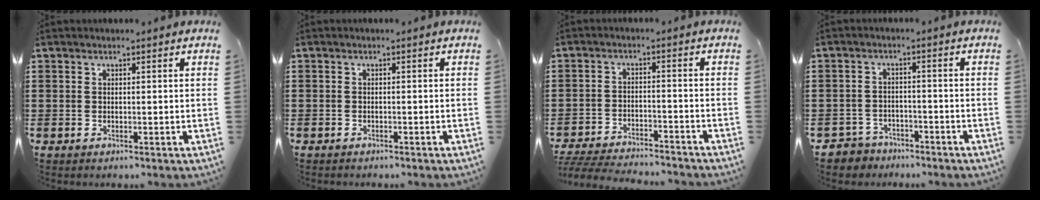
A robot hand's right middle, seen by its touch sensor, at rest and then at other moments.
{"total": 0.6, "force": [-0.6, 0.1, 0.0], "torque": [-0.001, 0.000, -0.013]}
{"total": 5.0, "force": [-4.9, 0.3, 1.0], "torque": [-0.029, -0.001, -0.102]}
{"total": 3.1, "force": [-2.9, 1.0, -0.3], "torque": [-0.005, 0.000, -0.065]}